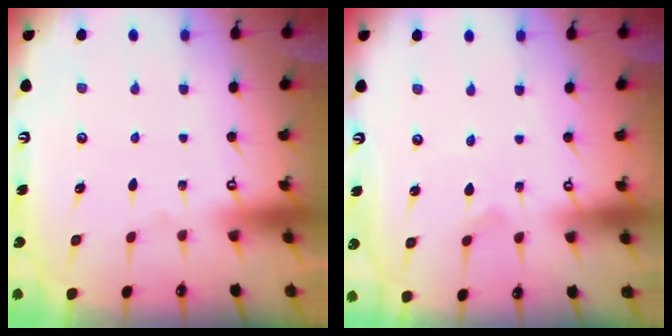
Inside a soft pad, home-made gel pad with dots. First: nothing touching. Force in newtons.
{"total": 0.0}